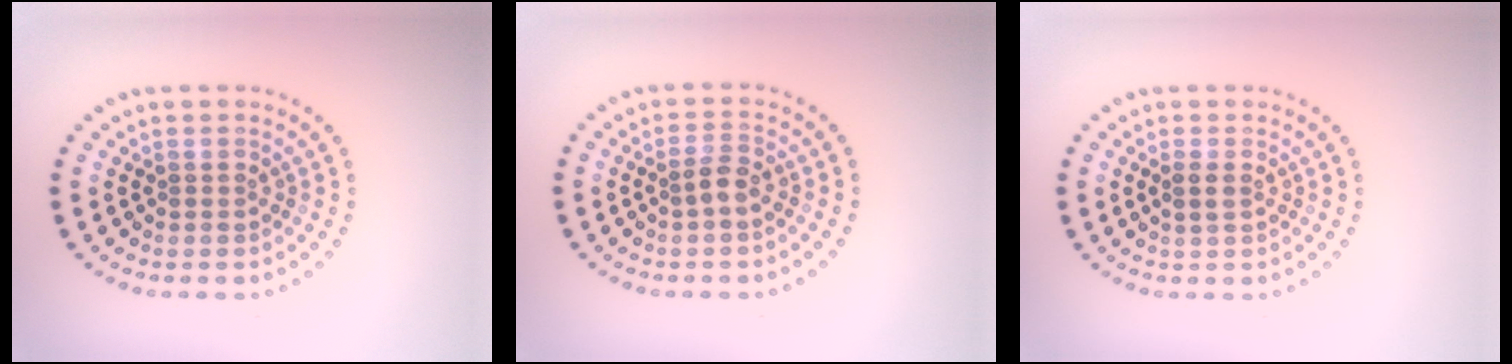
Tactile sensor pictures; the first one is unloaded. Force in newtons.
{"total": 1.5, "press": 1.4, "slide": 0.5}
{"total": 1.0, "press": 1.0, "slide": 0.2}